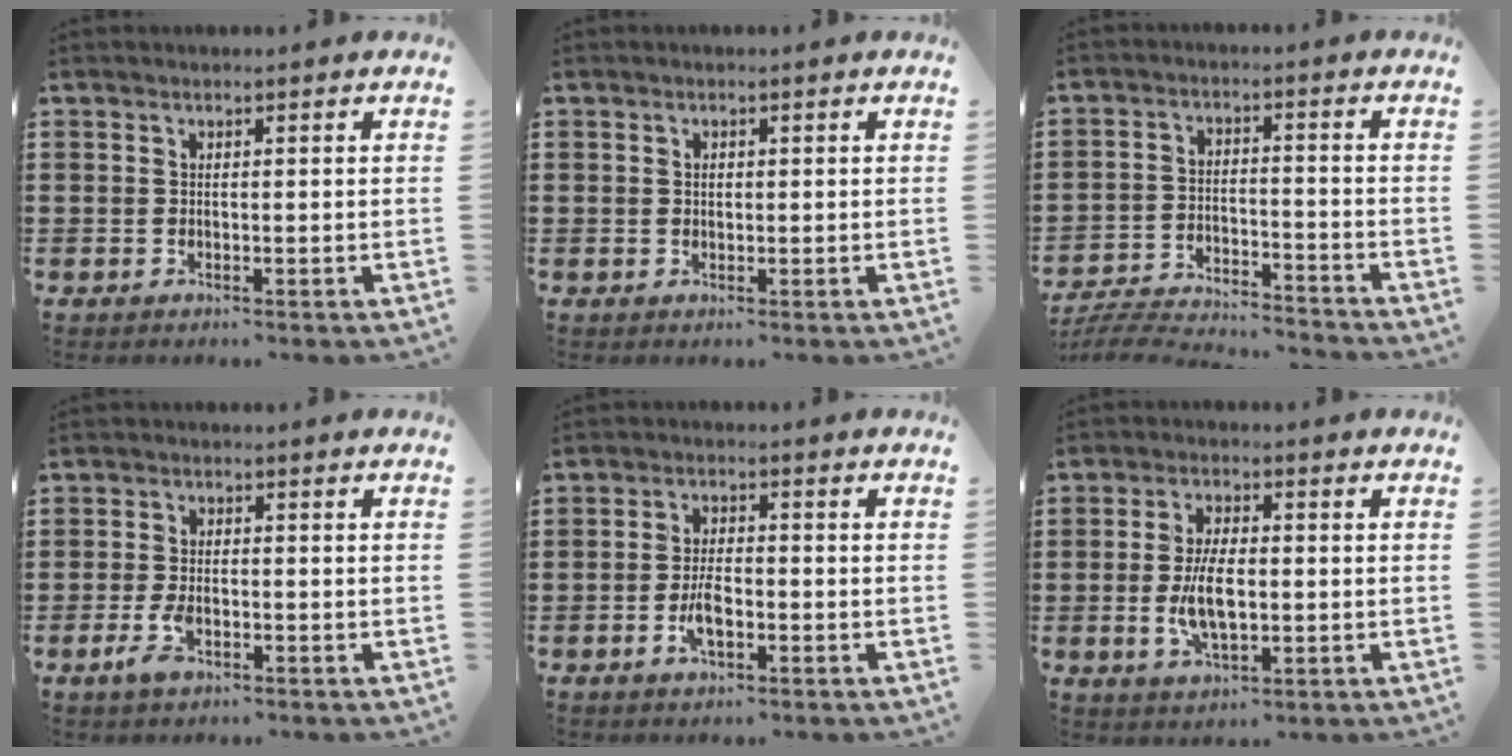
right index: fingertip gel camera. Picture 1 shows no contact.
{"total": 0.7, "force": [0.1, 0.5, 0.5], "torque": [-0.011, 0.002, 0.003]}
{"total": 5.4, "force": [-5.3, 0.1, 1.0], "torque": [-0.030, -0.002, -0.110]}
{"total": 3.8, "force": [-1.6, 1.7, 3.0], "torque": [-0.074, -0.009, -0.032]}
{"total": 4.1, "force": [-1.5, 1.5, 3.5], "torque": [-0.074, -0.002, -0.028]}
{"total": 6.9, "force": [-0.8, 3.1, 6.1], "torque": [-0.136, -0.005, -0.020]}